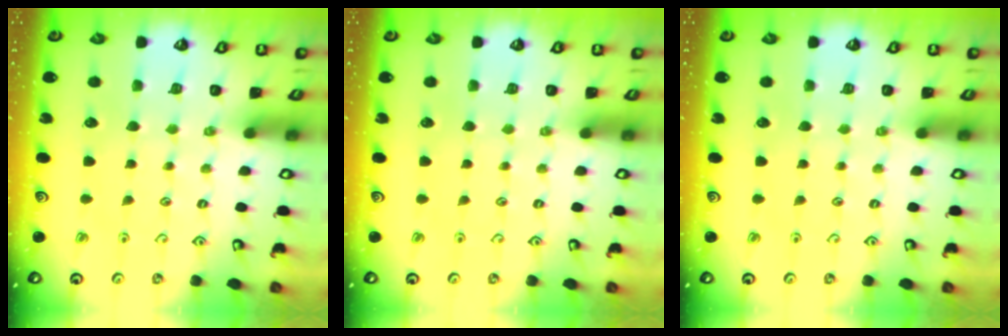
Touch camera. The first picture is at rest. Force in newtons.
{"total": 0.0}
{"total": 0.0}